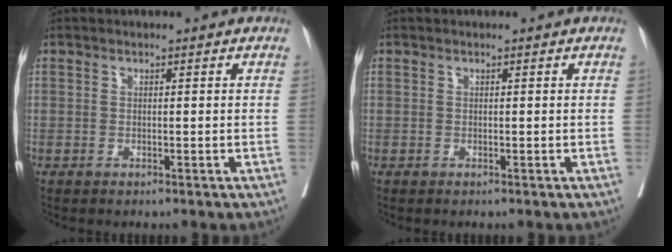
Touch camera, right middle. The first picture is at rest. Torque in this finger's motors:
{"motor_torque": [-0.39, -0.26, -0.01, -0.01]}